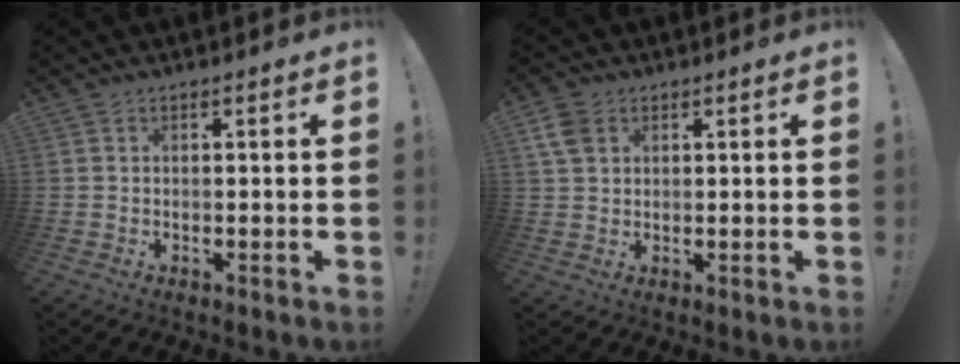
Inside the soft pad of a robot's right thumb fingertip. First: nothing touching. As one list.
[{"total": 5.9, "force": [2.6, 4.2, 3.3], "torque": [-0.071, 0.001, 0.053]}]